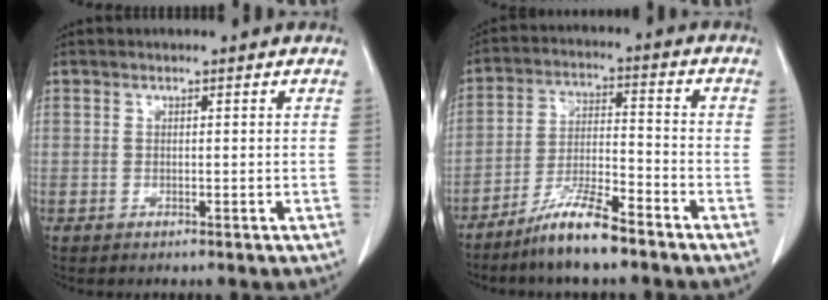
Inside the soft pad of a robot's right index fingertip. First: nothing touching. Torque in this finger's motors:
{"motor_torque": [0.77, -0.73, 0.17, 0.04]}